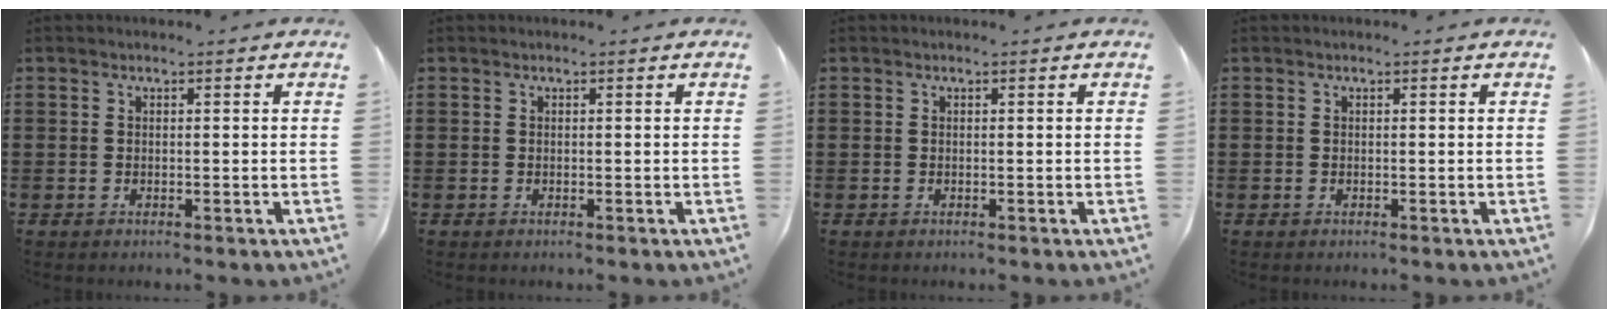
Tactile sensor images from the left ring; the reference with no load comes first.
{"total": 0.0}
{"total": 0.0}
{"total": 0.0}